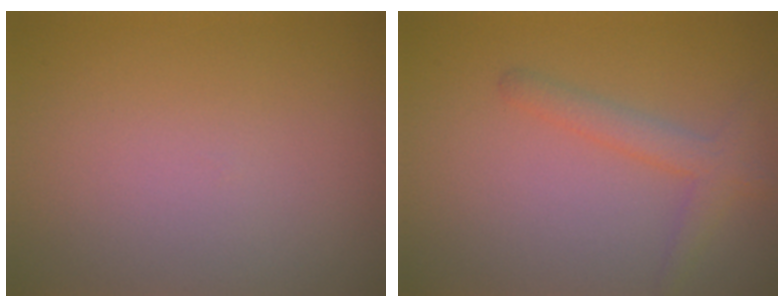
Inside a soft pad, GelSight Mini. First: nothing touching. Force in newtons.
{"total": 2.4, "press": 2.4, "slide": 0.1}